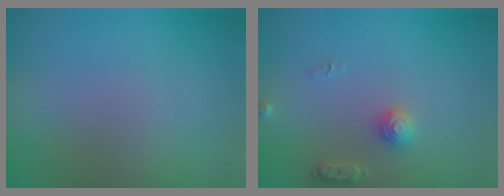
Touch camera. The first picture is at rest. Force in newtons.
{"total": 2.2, "press": 2.2, "slide": 0.1}